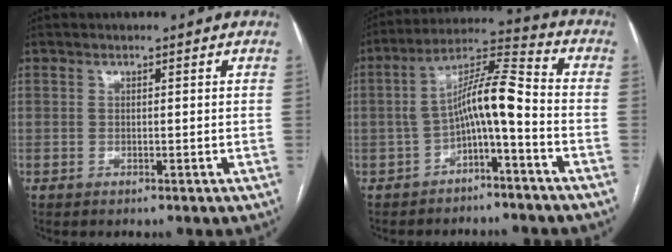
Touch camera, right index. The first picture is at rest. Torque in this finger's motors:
{"motor_torque": [0.78, -0.17, 0.35, 0.16]}